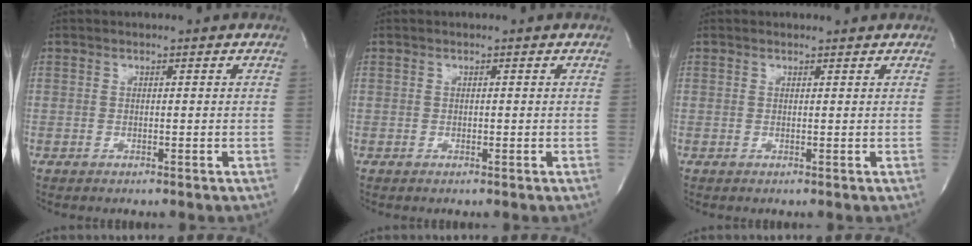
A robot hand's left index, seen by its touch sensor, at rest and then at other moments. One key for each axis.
{"total": 0.0}
{"total": 1.4, "fx": 1.4, "fy": 0.2, "fz": 0.0, "tx": -0.012, "ty": 0.002, "tz": 0.017}